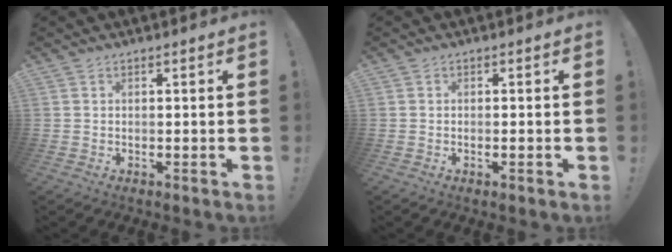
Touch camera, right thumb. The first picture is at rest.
{"total": 1.0, "force": [-0.6, 0.0, 0.8], "torque": [-0.020, 0.003, -0.009]}